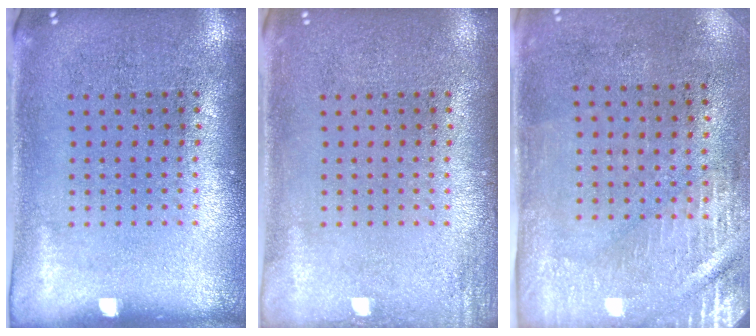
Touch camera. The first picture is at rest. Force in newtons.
{"total": 1.2, "press": 1.2, "slide": 0.1}
{"total": 2.9, "press": 2.5, "slide": 1.5}